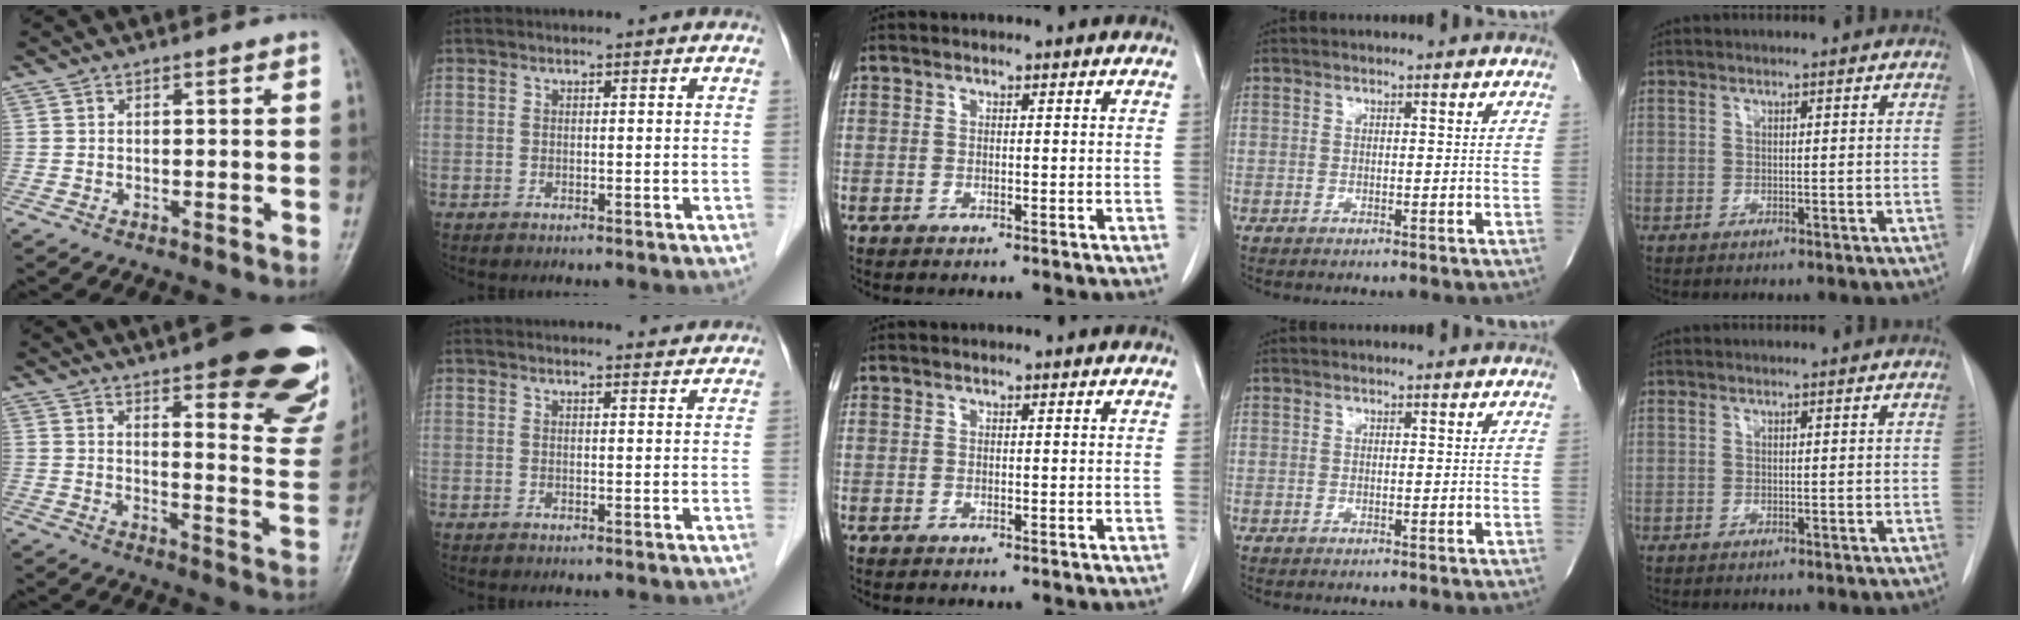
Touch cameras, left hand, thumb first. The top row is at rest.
{"thumb": {"total": 27.9, "force": [18.7, 7.4, 19.4], "torque": [-0.191, -0.085, 0.227]}, "index": {"total": 6.6, "force": [6.3, 1.0, 1.3], "torque": [-0.008, 0.016, 0.065]}}